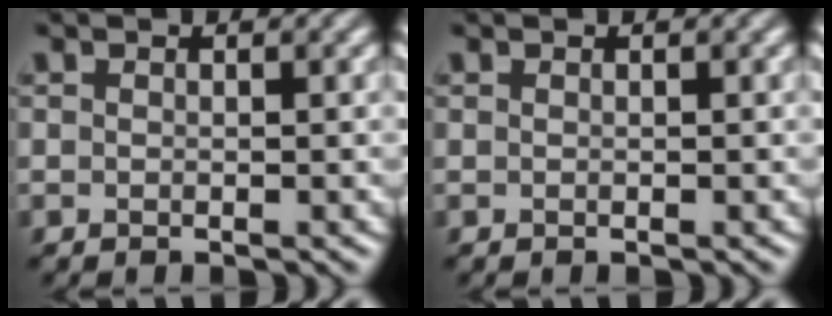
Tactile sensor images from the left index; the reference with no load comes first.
{"total": 0.0}